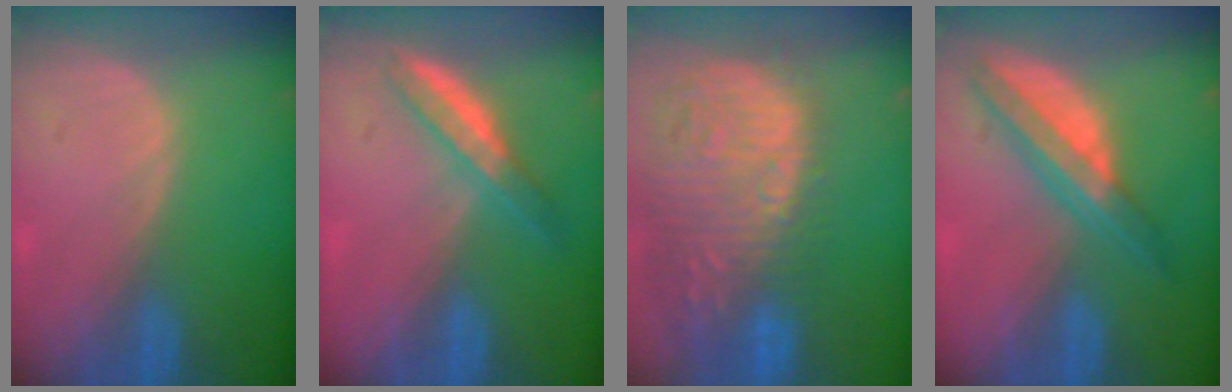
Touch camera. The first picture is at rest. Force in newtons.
{"total": 5.3, "press": 4.7, "slide": 2.4}
{"total": 15.8, "press": 12.9, "slide": 9.1}
{"total": 7.2, "press": 6.2, "slide": 3.6}